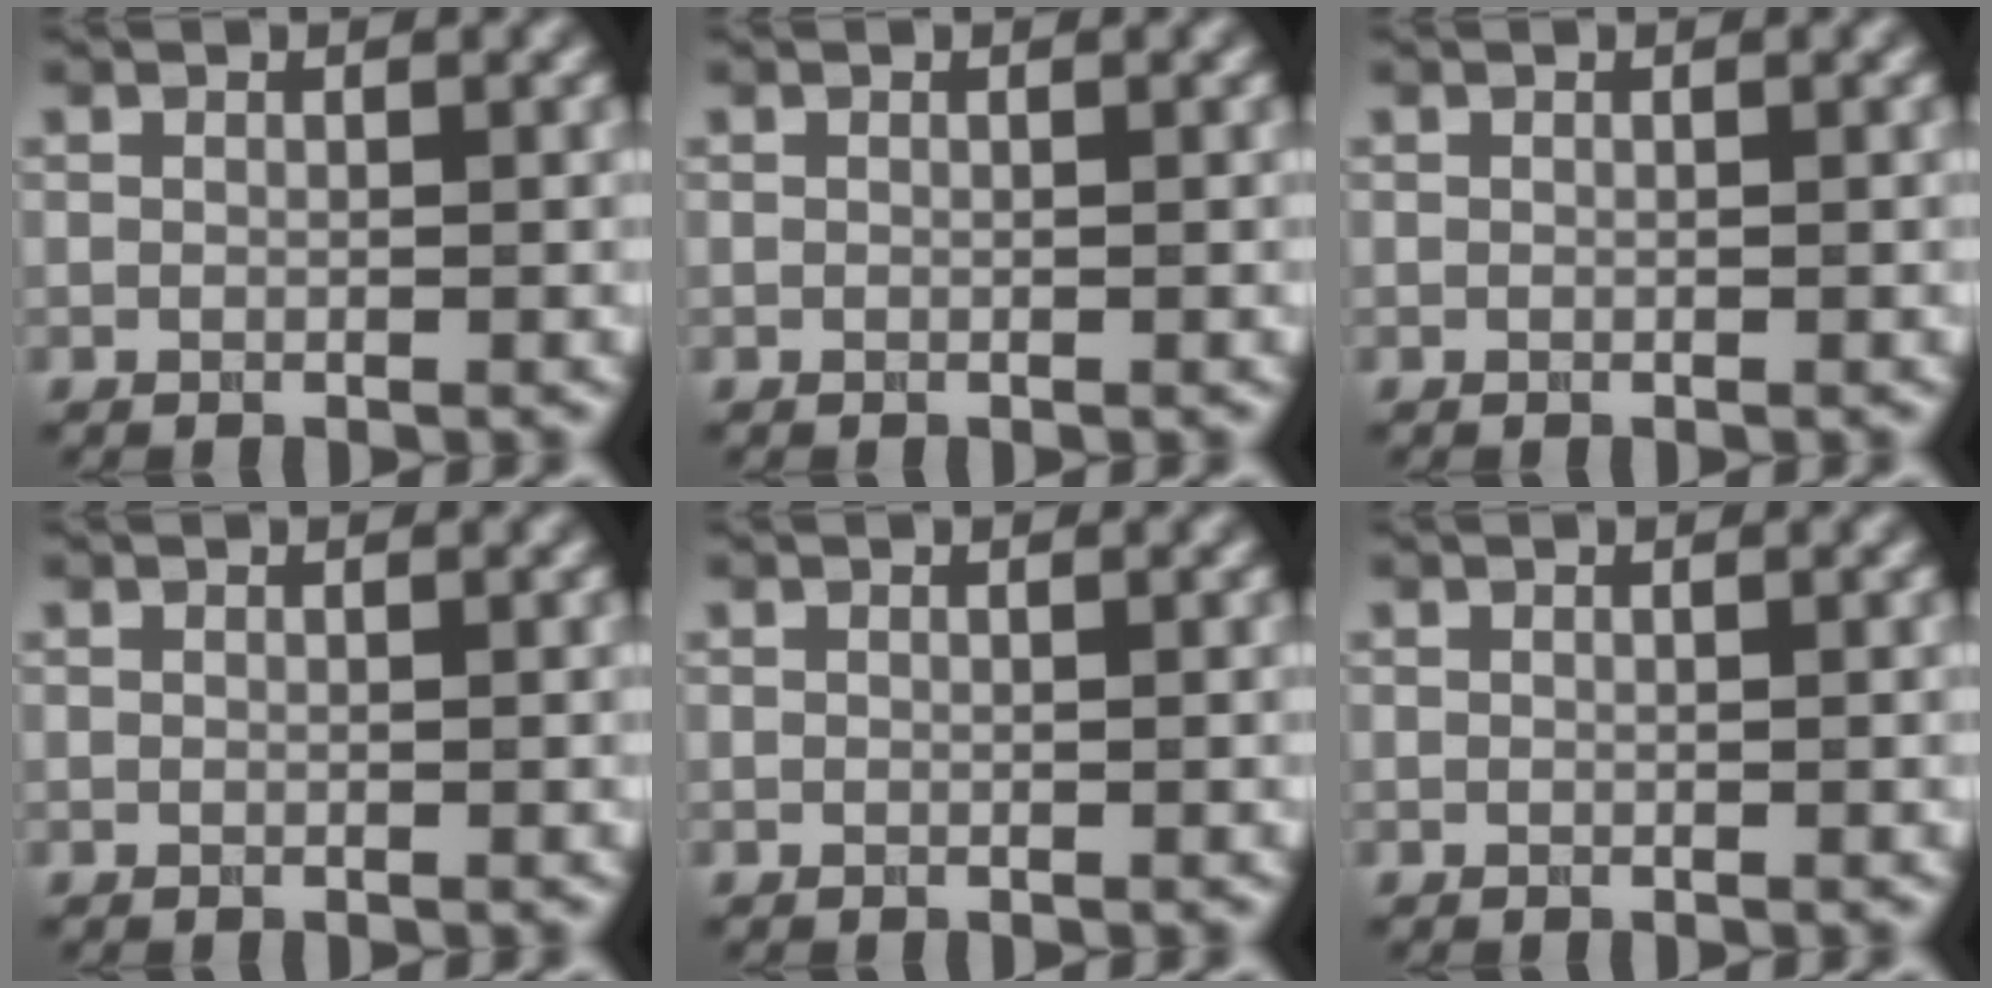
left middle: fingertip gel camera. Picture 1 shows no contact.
{"total": 0.0}
{"total": 0.0}
{"total": 0.0}
{"total": 0.0}
{"total": 0.0}